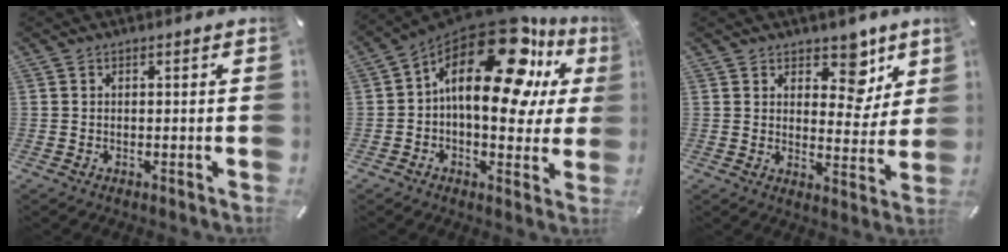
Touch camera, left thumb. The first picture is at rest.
{"total": 23.8, "force": [9.9, 11.2, 18.5], "torque": [-0.293, -0.068, 0.161]}
{"total": 9.6, "force": [6.4, 5.7, 4.4], "torque": [-0.026, -0.057, 0.104]}